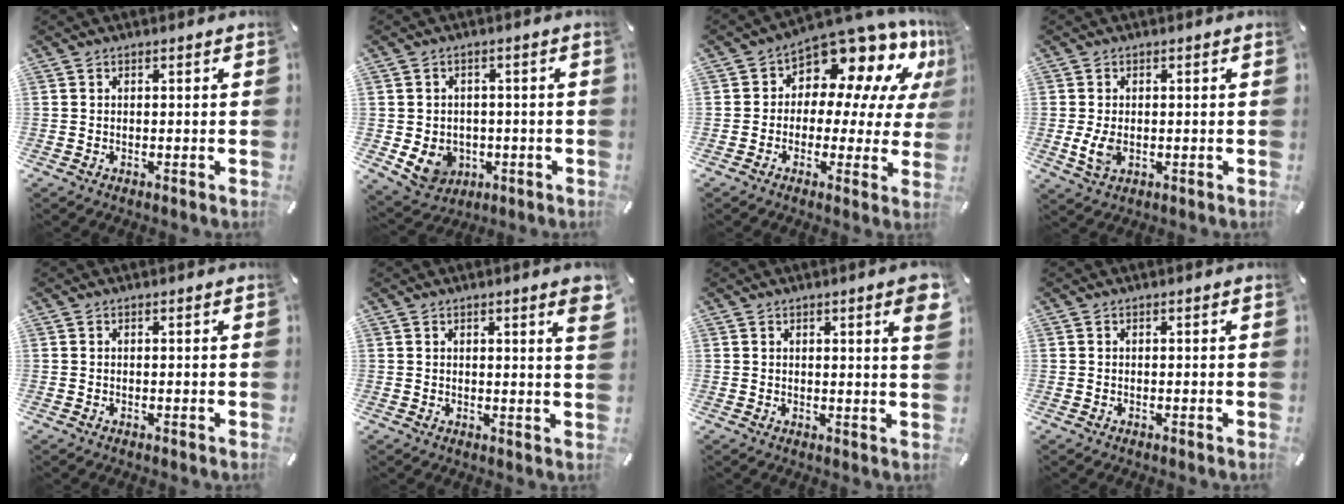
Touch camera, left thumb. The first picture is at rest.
{"total": 7.2, "force": [-1.5, 6.4, 2.8], "torque": [-0.055, 0.000, -0.027]}
{"total": 12.1, "force": [8.1, 6.6, 6.2], "torque": [-0.100, -0.077, 0.142]}
{"total": 4.4, "force": [-0.5, 2.9, 3.2], "torque": [-0.076, -0.009, -0.015]}
{"total": 0.0}
{"total": 3.9, "force": [1.9, 0.4, 3.3], "torque": [-0.051, -0.007, 0.030]}
{"total": 4.3, "force": [1.8, 0.6, 3.9], "torque": [-0.060, -0.005, 0.026]}
{"total": 0.0}